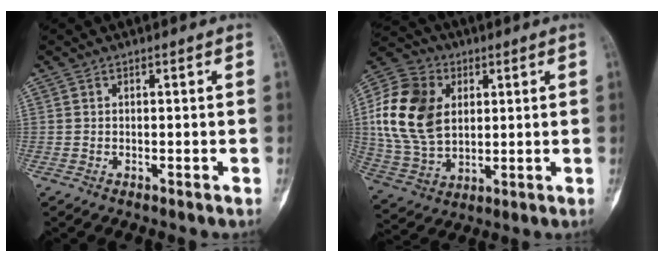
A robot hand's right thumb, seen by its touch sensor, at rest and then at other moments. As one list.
[{"total": 17.5, "force": [3.5, 12.6, 11.6], "torque": [-0.210, 0.001, 0.066]}]